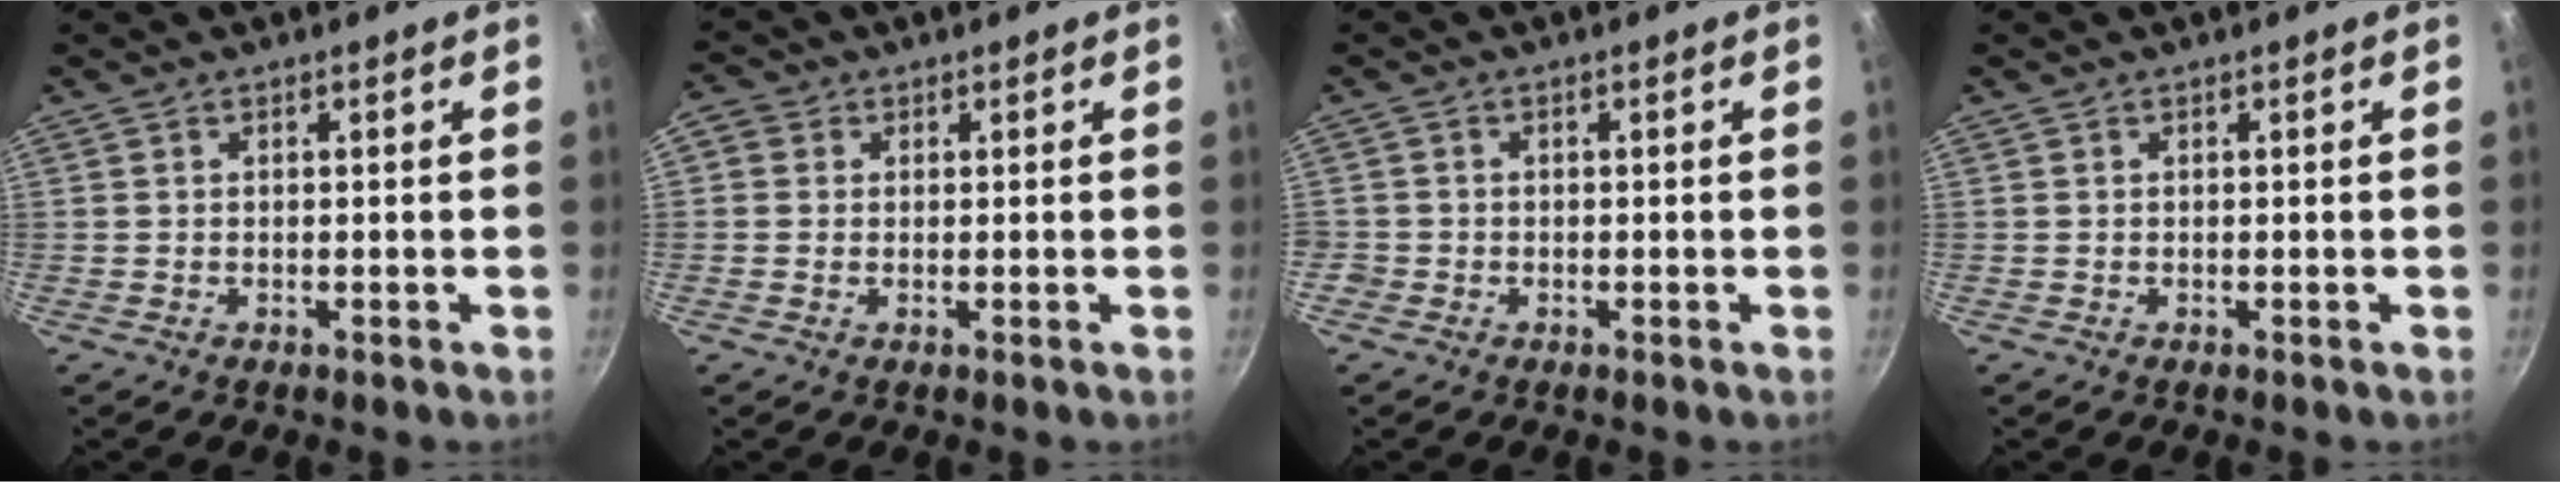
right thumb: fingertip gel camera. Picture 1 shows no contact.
{"total": 2.5, "force": [0.4, 2.3, 0.8], "torque": [-0.004, 0.002, -0.003]}
{"total": 1.1, "force": [-0.6, 0.9, 0.1], "torque": [-0.004, 0.002, -0.014]}
{"total": 0.0}